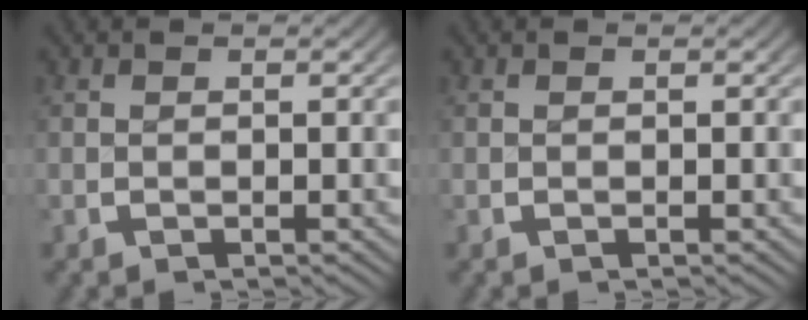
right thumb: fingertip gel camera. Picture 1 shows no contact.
{"total": 0.0}